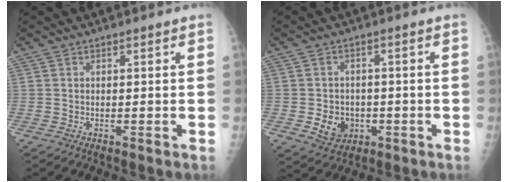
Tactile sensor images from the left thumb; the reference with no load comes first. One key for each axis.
{"total": 6.4, "fx": -1.7, "fy": 5.3, "fz": 3.1, "tx": -0.027, "ty": 0.006, "tz": -0.020}